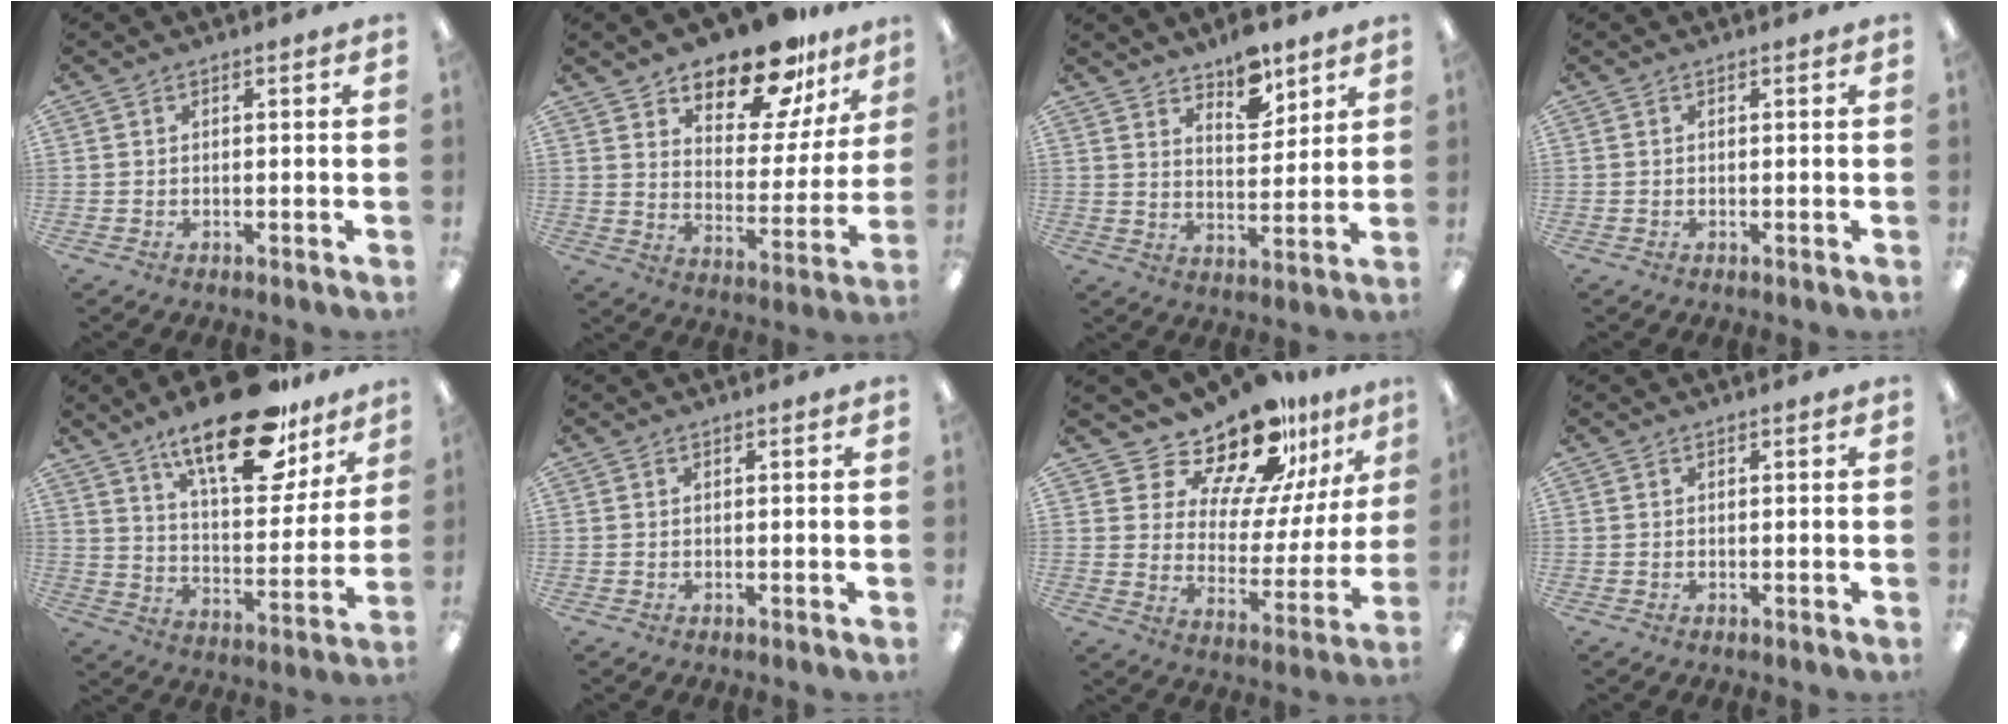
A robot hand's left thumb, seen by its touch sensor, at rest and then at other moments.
{"total": 16.8, "force": [13.8, 6.6, 6.9], "torque": [-0.116, -0.092, 0.242]}
{"total": 8.3, "force": [6.9, 3.3, 3.2], "torque": [-0.035, -0.043, 0.120]}
{"total": 0.0}
{"total": 22.8, "force": [15.8, 9.1, 13.7], "torque": [-0.204, -0.091, 0.265]}
{"total": 0.0}
{"total": 17.2, "force": [15.1, 5.9, 5.8], "torque": [-0.112, -0.127, 0.266]}
{"total": 0.0}